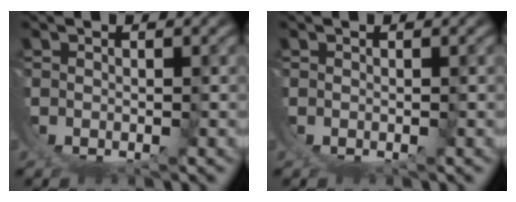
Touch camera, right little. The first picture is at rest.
{"total": 0.0}